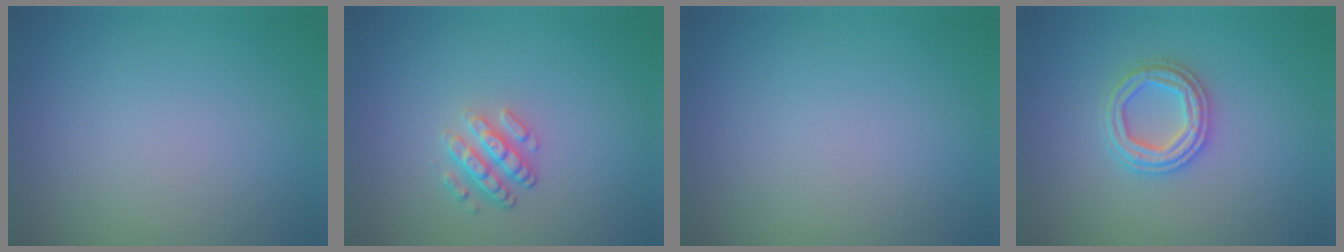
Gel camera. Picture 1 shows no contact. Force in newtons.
{"total": 2.6, "press": 2.4, "slide": 1.1}
{"total": 0.0}
{"total": 2.9, "press": 2.9, "slide": 0.6}